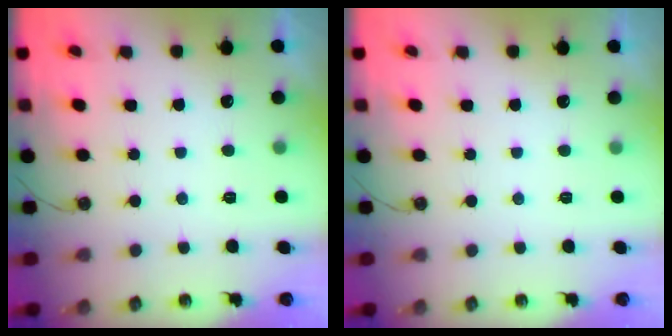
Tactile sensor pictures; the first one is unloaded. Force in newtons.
{"total": 0.0}